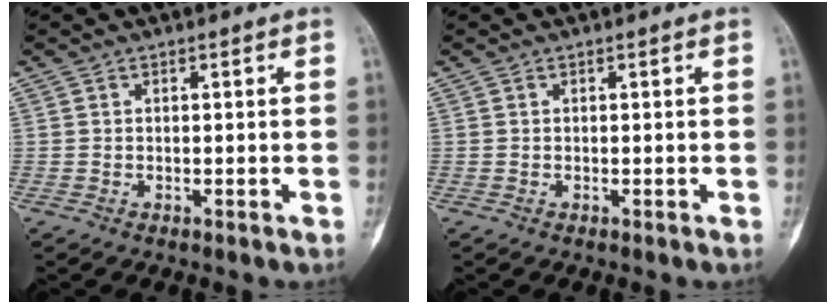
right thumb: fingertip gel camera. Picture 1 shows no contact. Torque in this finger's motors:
{"motor_torque": [0.41, 0.41, 0.00, -0.02, 0.01]}